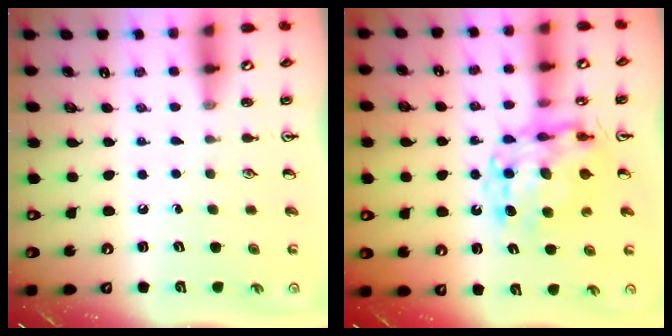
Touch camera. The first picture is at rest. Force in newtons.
{"total": 11.6, "press": 11.6, "slide": 1.1}